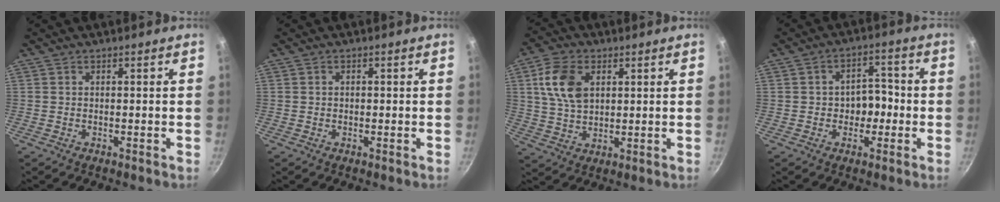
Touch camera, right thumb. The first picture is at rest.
{"total": 0.7, "force": [0.0, 0.6, 0.4], "torque": [-0.003, 0.004, 0.000]}
{"total": 10.2, "force": [3.1, 6.7, 7.0], "torque": [-0.121, -0.003, 0.060]}
{"total": 6.5, "force": [-1.1, 5.0, 4.1], "torque": [-0.008, 0.020, -0.019]}